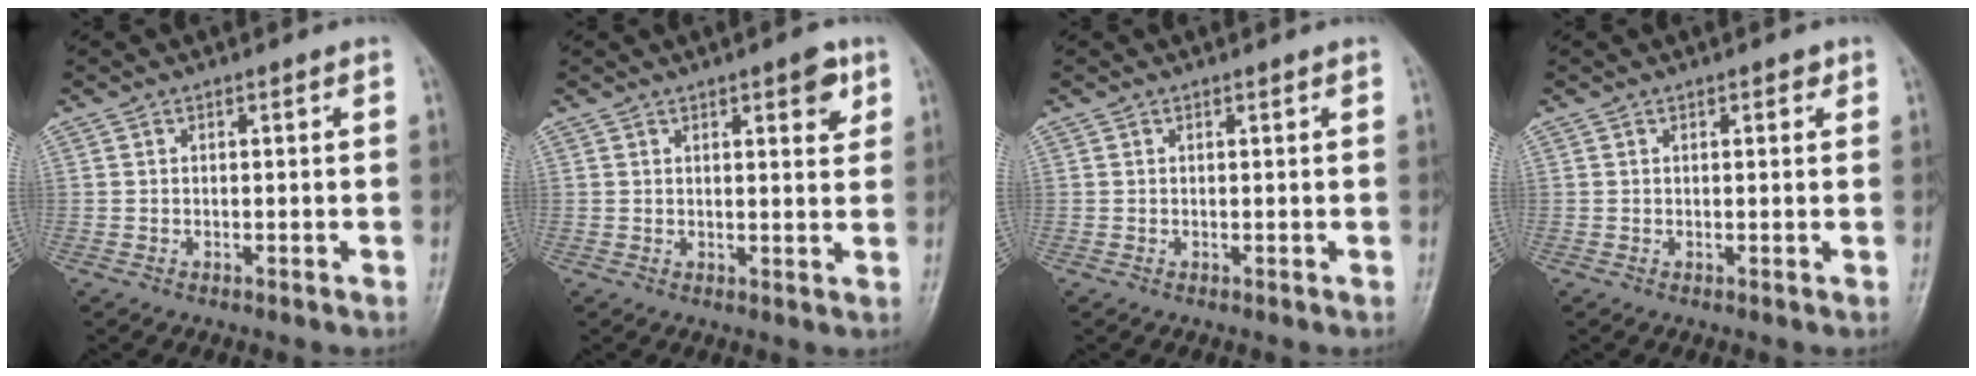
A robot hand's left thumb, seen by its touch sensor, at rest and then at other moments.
{"total": 4.8, "force": [2.6, 1.7, 3.6], "torque": [-0.034, -0.011, 0.030]}
{"total": 0.0}
{"total": 1.2, "force": [0.7, 0.5, 0.8], "torque": [-0.006, -0.001, 0.006]}